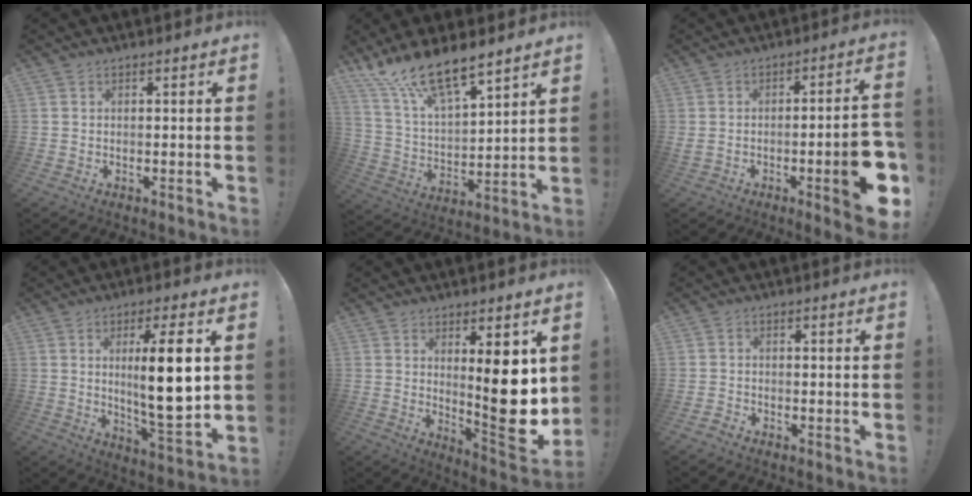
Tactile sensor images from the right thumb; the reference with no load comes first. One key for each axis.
{"total": 14.1, "fx": 12.1, "fy": 3.3, "fz": 6.4, "tx": -0.127, "ty": -0.091, "tz": 0.221}
{"total": 13.2, "fx": -3.9, "fy": 2.5, "fz": 12.4, "tx": -0.168, "ty": 0.011, "tz": -0.051}
{"total": 15.4, "fx": 2.4, "fy": 2.9, "fz": 14.9, "tx": -0.246, "ty": -0.019, "tz": 0.023}
{"total": 14.3, "fx": 3.1, "fy": 3.4, "fz": 13.5, "tx": -0.172, "ty": -0.040, "tz": 0.046}
{"total": 1.7, "fx": -1.5, "fy": 0.4, "fz": 0.5, "tx": -0.003, "ty": 0.004, "tz": -0.027}